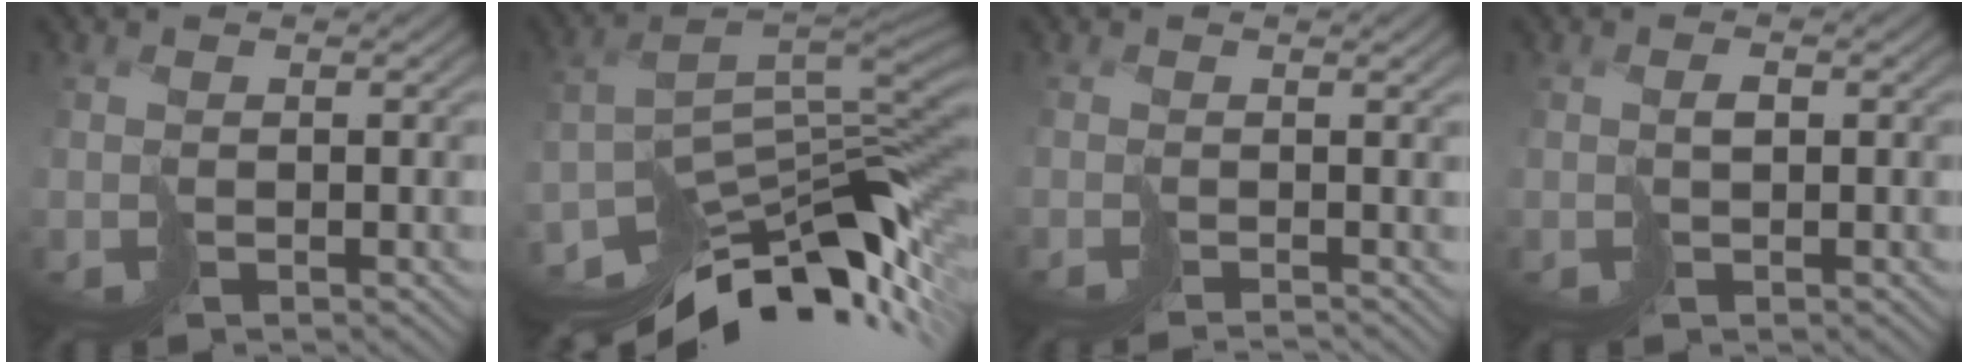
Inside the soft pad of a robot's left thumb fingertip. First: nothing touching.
{"total": 12.8, "force": [-7.3, 4.9, 9.3], "torque": [-0.155, -0.007, -0.118]}
{"total": 1.5, "force": [-1.0, -0.7, 0.9], "torque": [0.002, -0.005, -0.014]}
{"total": 0.5, "force": [0.4, -0.2, 0.2], "torque": [-0.002, 0.006, 0.013]}